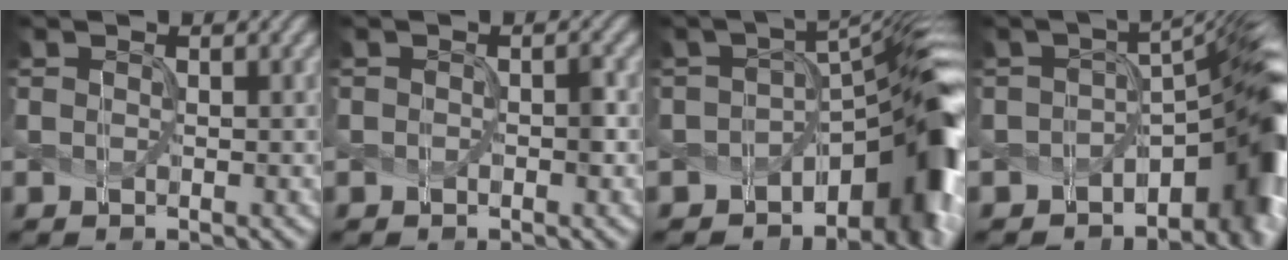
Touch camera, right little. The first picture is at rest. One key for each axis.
{"total": 1.0, "fx": -0.1, "fy": 0.5, "fz": 0.8, "tx": -0.008, "ty": -0.002, "tz": -0.002}
{"total": 11.4, "fx": -4.5, "fy": 5.0, "fz": 9.2, "tx": -0.097, "ty": -0.007, "tz": -0.072}
{"total": 10.4, "fx": -3.0, "fy": 4.6, "fz": 8.8, "tx": -0.090, "ty": -0.003, "tz": -0.047}